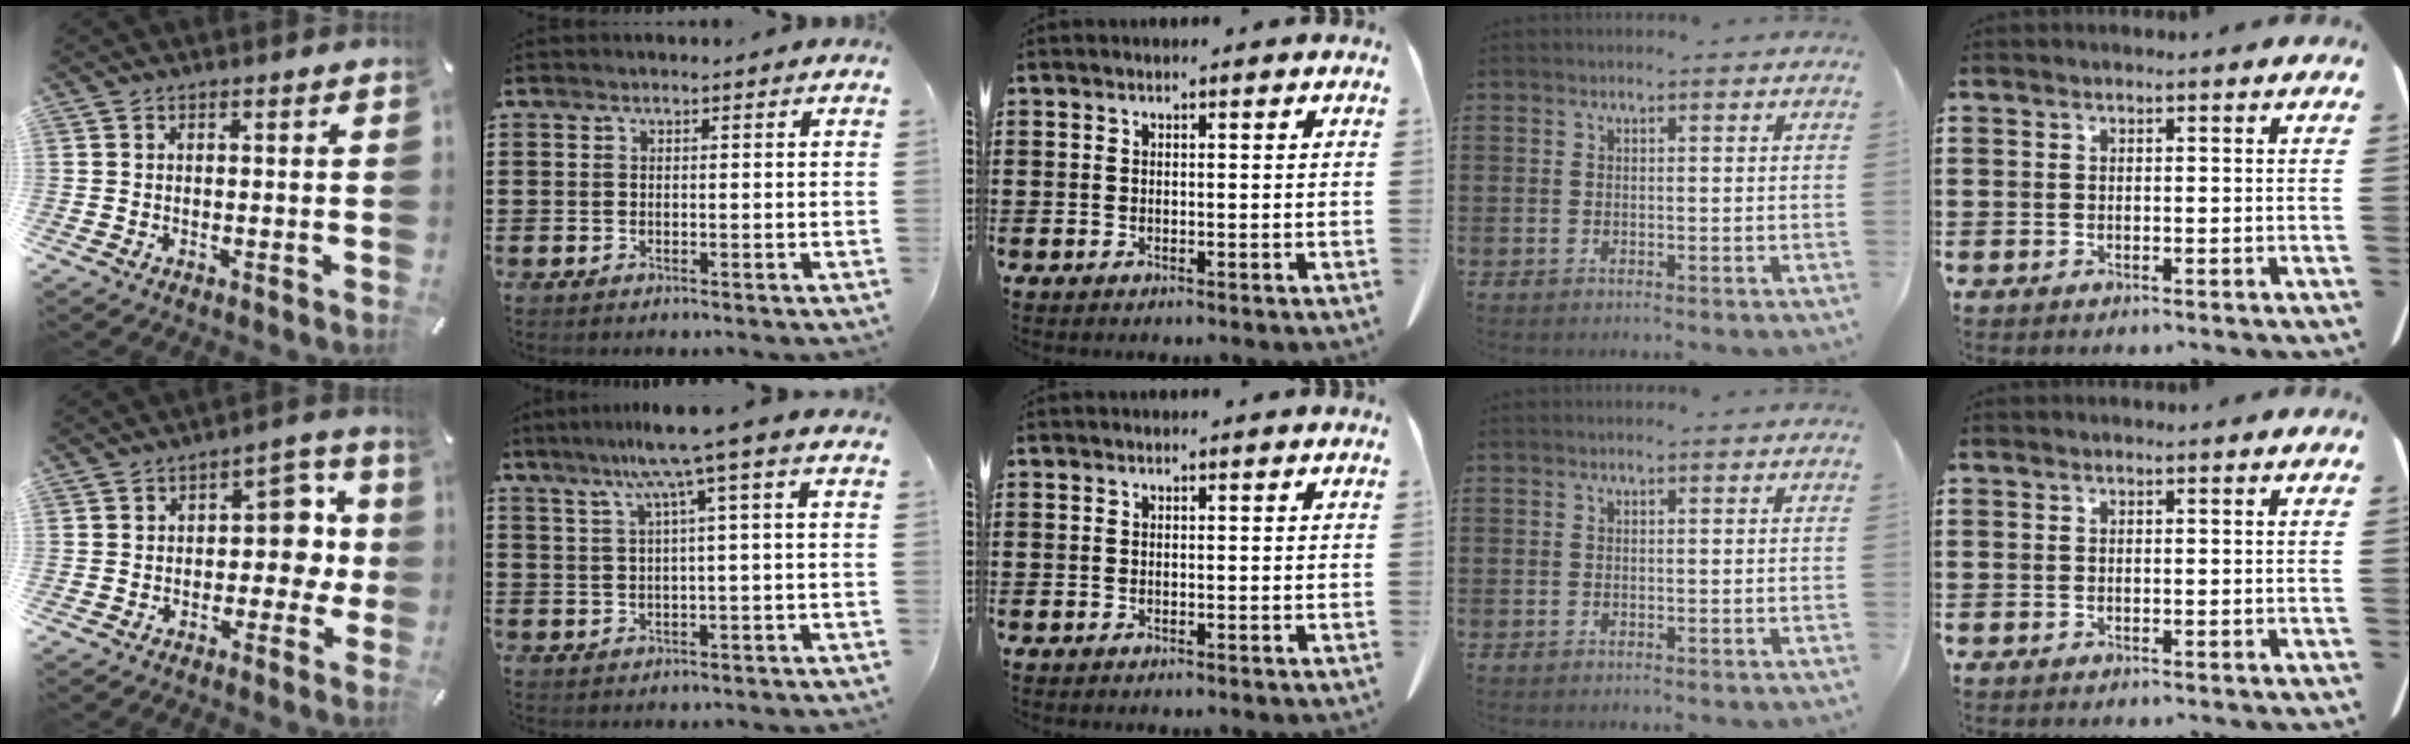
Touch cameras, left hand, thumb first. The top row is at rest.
{"thumb": {"total": 10.6, "force": [0.6, 7.1, 7.9], "torque": [-0.091, 0.000, 0.007]}, "index": {"total": 7.3, "force": [3.0, -0.7, 6.6], "torque": [-0.133, -0.004, 0.047]}}